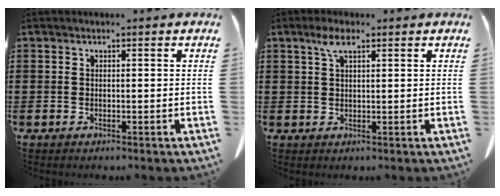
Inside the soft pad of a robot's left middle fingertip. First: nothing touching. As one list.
[{"total": 3.4, "force": [1.7, 1.1, 2.7], "torque": [-0.060, 0.005, 0.030]}]